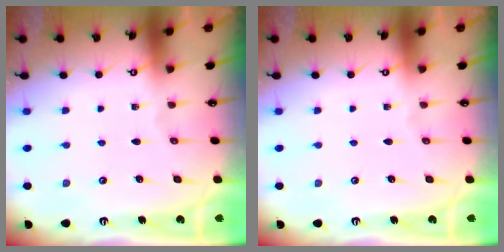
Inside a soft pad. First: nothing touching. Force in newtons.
{"total": 0.0}